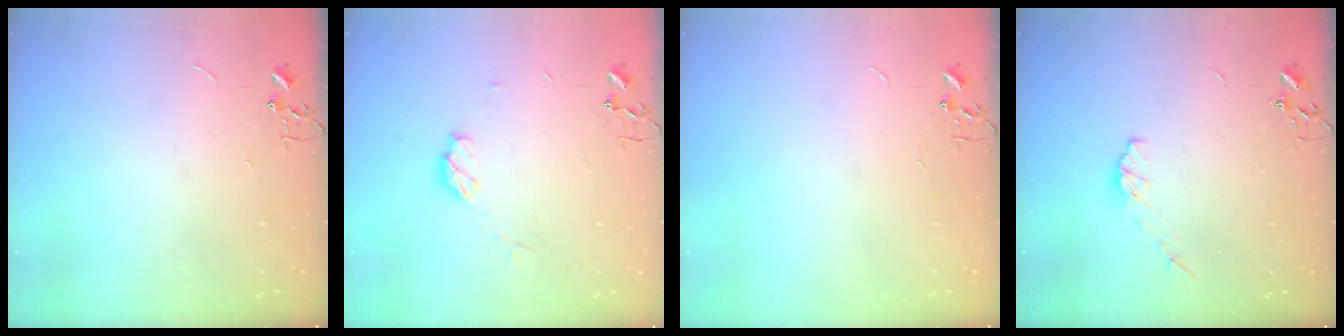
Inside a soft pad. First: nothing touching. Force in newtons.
{"total": 6.3, "press": 6.2, "slide": 0.5}
{"total": 0.0}
{"total": 5.1, "press": 5.1, "slide": 0.8}